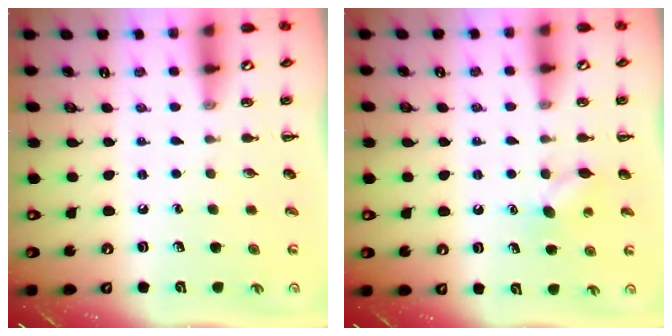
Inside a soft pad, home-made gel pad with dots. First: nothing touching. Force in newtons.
{"total": 4.8, "press": 4.6, "slide": 1.2}